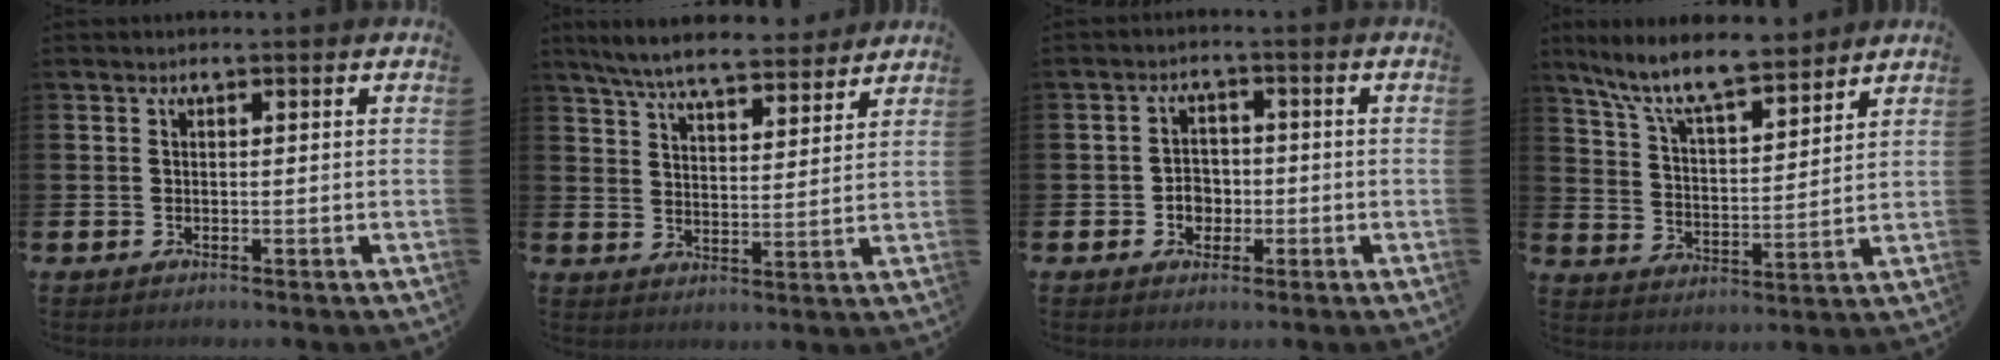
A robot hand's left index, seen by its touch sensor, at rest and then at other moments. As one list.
[{"total": 7.2, "force": [6.7, 1.3, 2.2], "torque": [-0.064, -0.034, 0.119]}, {"total": 3.1, "force": [-0.9, 2.7, 1.3], "torque": [-0.019, 0.001, -0.025]}, {"total": 9.8, "force": [8.7, 1.9, 4.1], "torque": [-0.116, -0.046, 0.157]}]